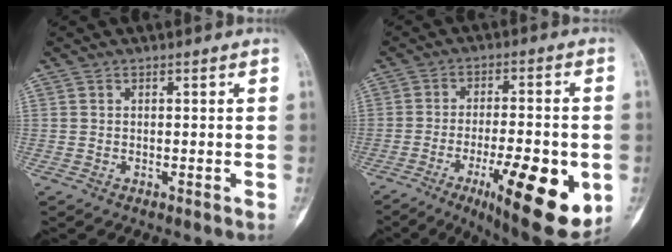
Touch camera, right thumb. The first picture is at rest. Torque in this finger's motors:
{"motor_torque": [0.04, 0.42, 0.28, -0.36, 0.09]}